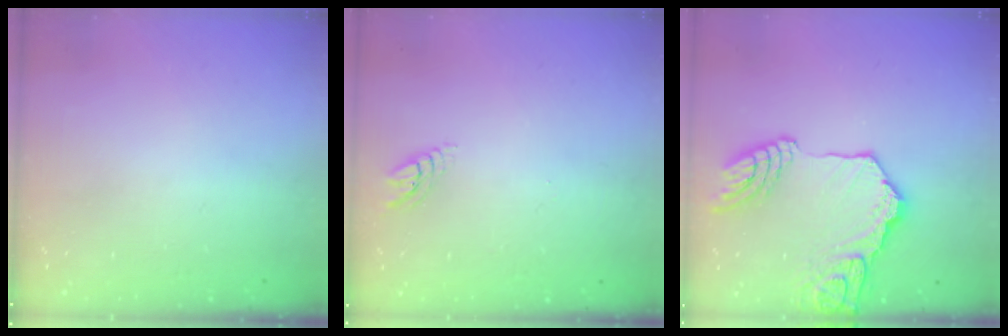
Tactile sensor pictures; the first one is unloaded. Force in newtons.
{"total": 4.3, "press": 4.3, "slide": 0.2}
{"total": 20.0, "press": 19.8, "slide": 2.6}